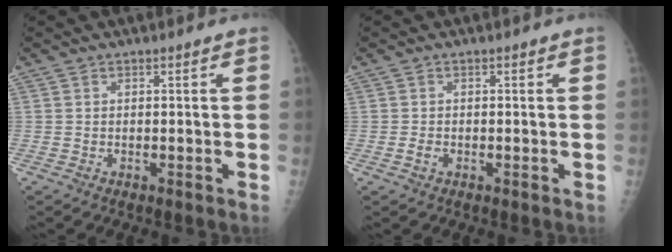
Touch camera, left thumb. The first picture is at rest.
{"total": 1.3, "force": [-0.5, 0.9, 0.8], "torque": [-0.013, 0.000, -0.009]}